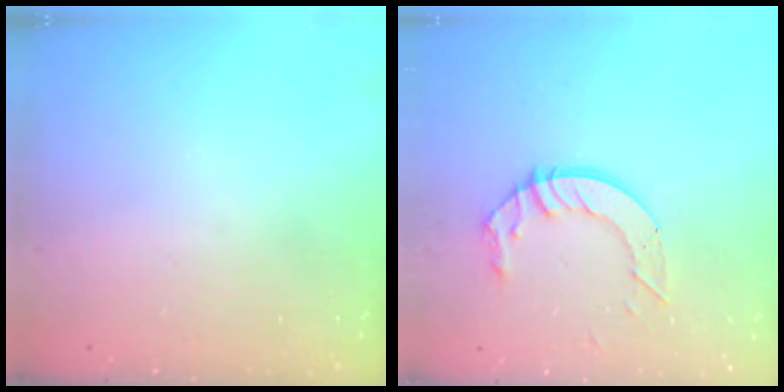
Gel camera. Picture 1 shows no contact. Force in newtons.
{"total": 8.9, "press": 8.9, "slide": 0.7}